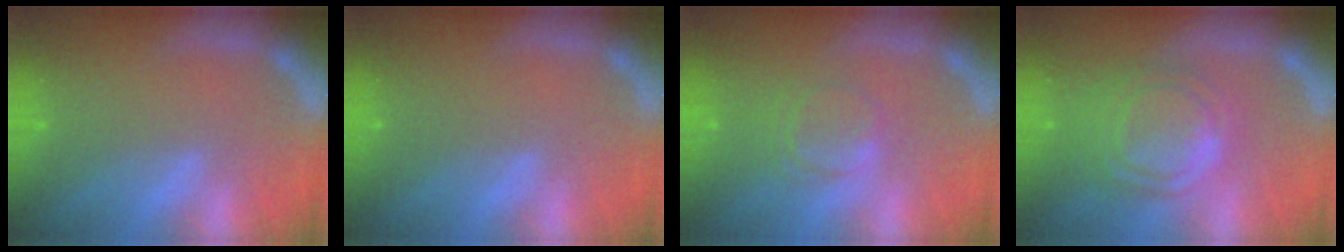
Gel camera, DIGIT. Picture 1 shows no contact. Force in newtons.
{"total": 0.0}
{"total": 3.5}
{"total": 9.1}